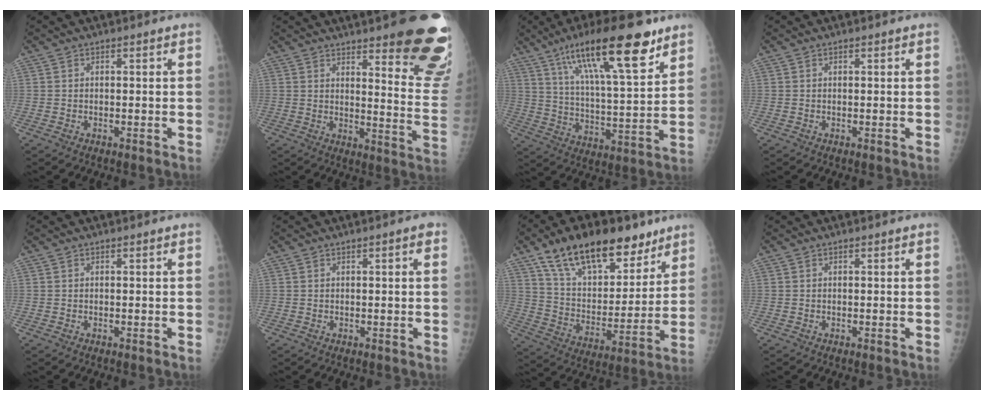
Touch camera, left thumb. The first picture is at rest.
{"total": 21.9, "force": [14.7, 4.5, 15.6], "torque": [-0.159, -0.090, 0.178]}
{"total": 21.7, "force": [13.2, 5.3, 16.3], "torque": [-0.253, -0.040, 0.224]}
{"total": 0.0}
{"total": 0.0}
{"total": 1.7, "force": [0.7, 0.3, 1.6], "torque": [-0.023, 0.002, 0.007]}
{"total": 22.7, "force": [15.0, 11.1, 12.9], "torque": [-0.171, -0.046, 0.257]}
{"total": 0.0}